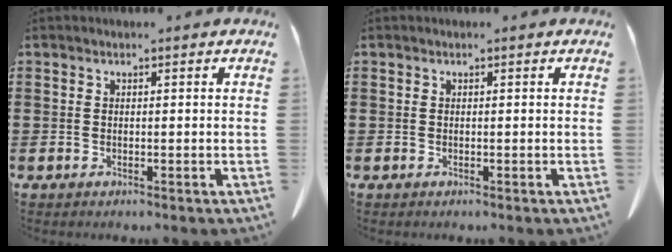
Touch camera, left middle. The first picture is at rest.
{"total": 0.0}